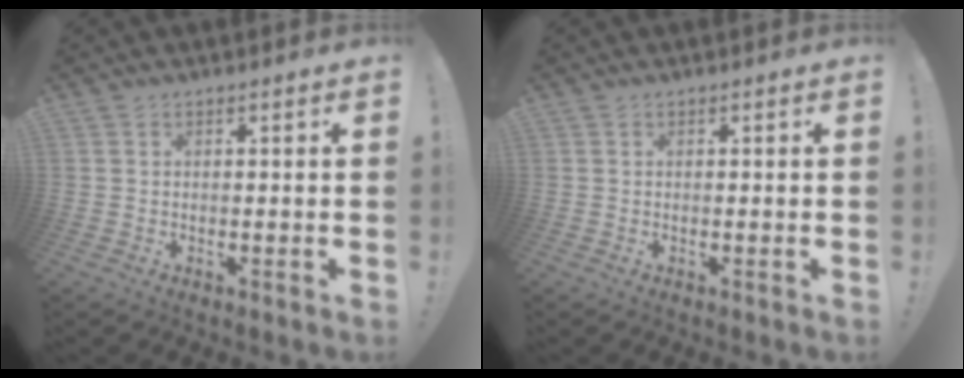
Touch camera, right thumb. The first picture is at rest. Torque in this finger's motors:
{"motor_torque": [0.00, 0.00, -0.06, 0.06, 0.00]}